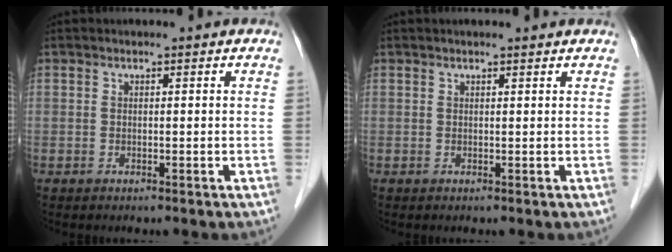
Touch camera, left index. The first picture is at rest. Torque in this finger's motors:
{"motor_torque": [0.01, -0.02, -0.01, 0.00]}